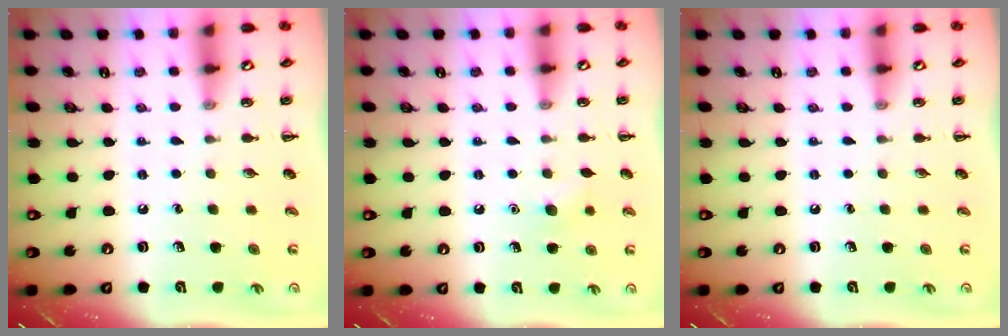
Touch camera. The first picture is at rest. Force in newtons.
{"total": 4.5, "press": 4.3, "slide": 1.2}
{"total": 0.0}